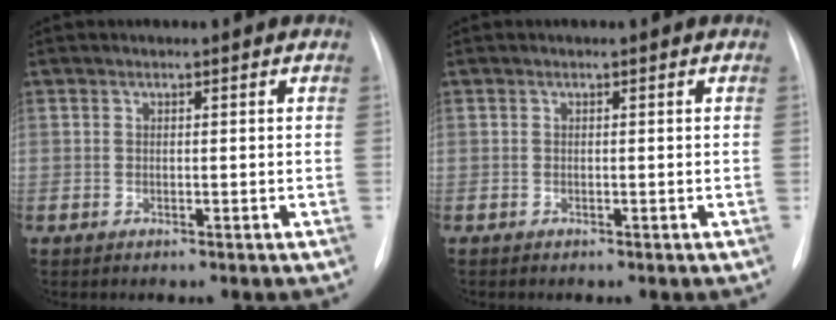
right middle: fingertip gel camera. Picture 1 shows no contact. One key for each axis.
{"total": 0.0}